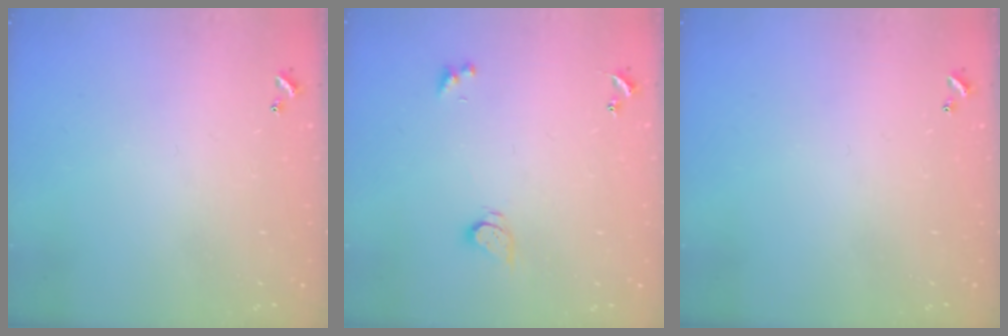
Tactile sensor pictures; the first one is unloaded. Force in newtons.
{"total": 2.7, "press": 2.7, "slide": 0.3}
{"total": 0.0}